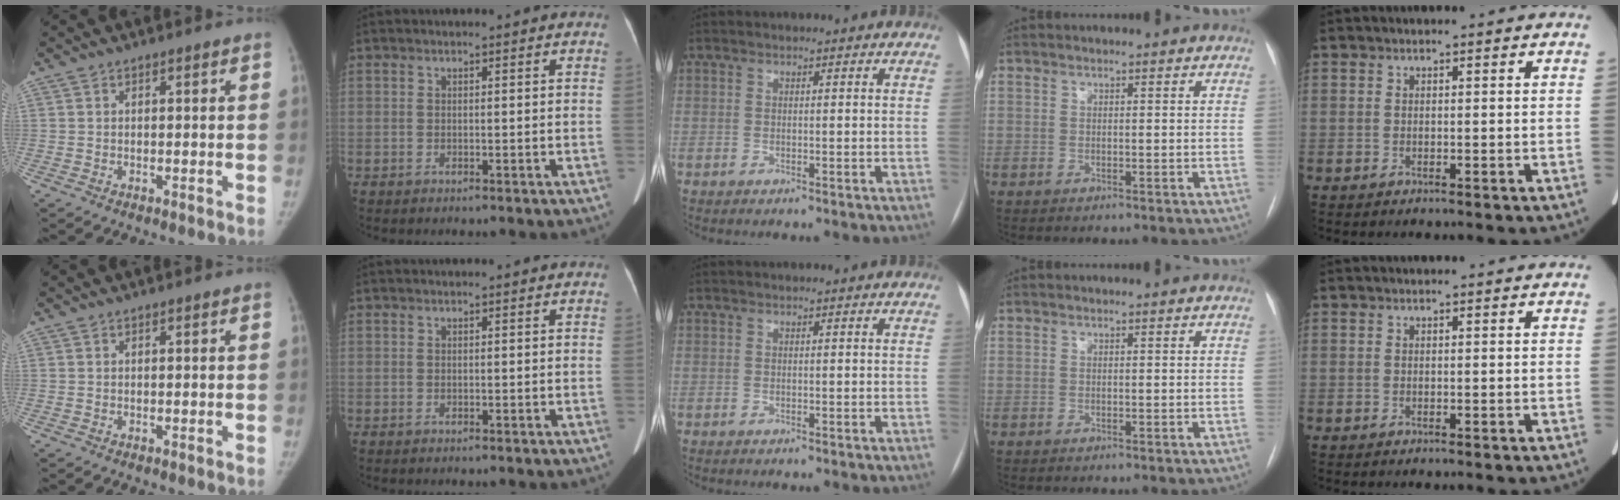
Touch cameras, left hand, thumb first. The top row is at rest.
{}